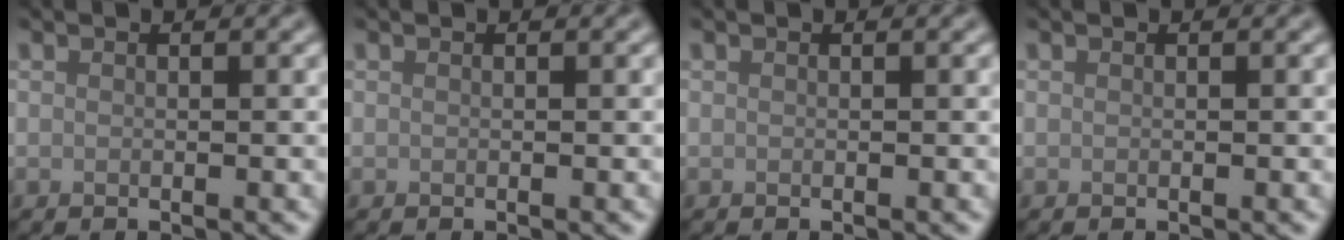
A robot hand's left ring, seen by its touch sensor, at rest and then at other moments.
{"total": 0.0}
{"total": 0.0}
{"total": 0.0}